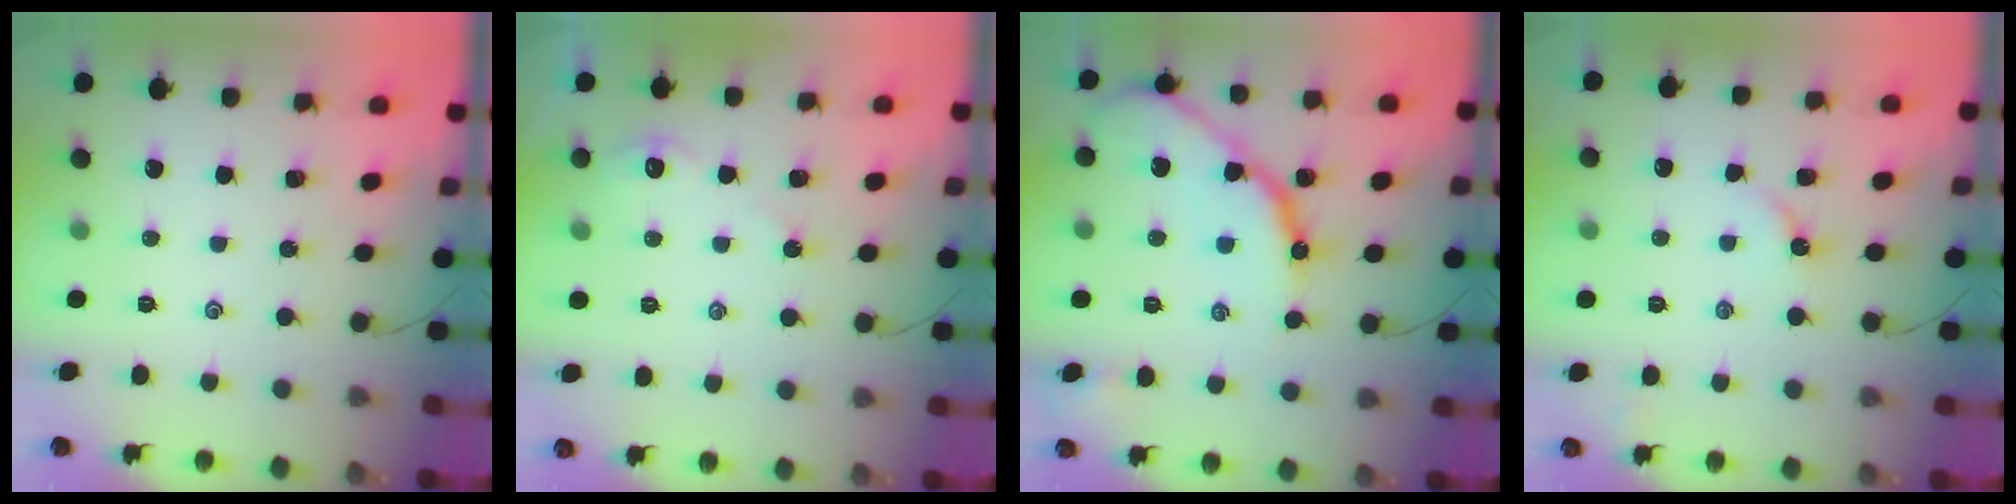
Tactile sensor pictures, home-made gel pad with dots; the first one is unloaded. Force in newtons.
{"total": 3.1, "press": 3.1, "slide": 0.5}
{"total": 14.2, "press": 14.2, "slide": 1.0}
{"total": 3.2, "press": 3.1, "slide": 0.5}